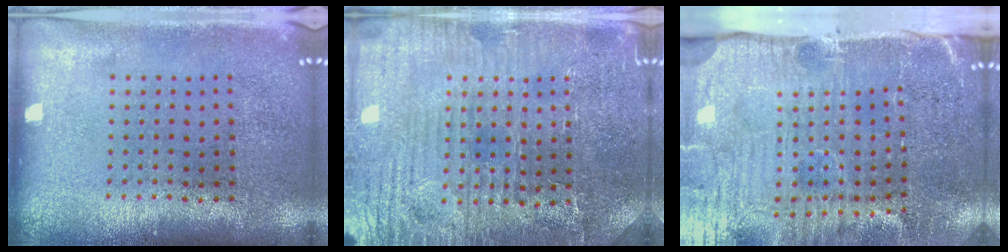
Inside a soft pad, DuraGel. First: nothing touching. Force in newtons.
{"total": 4.1, "press": 4.0, "slide": 0.9}
{"total": 5.3, "press": 4.4, "slide": 2.9}